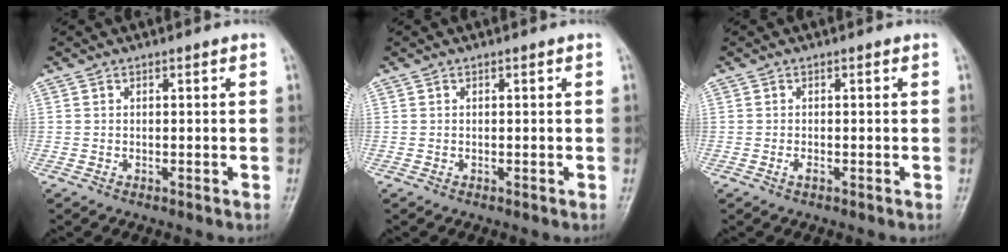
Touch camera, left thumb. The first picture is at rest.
{"total": 0.0}
{"total": 0.9, "force": [-0.4, 0.4, 0.8], "torque": [-0.013, -0.001, -0.007]}